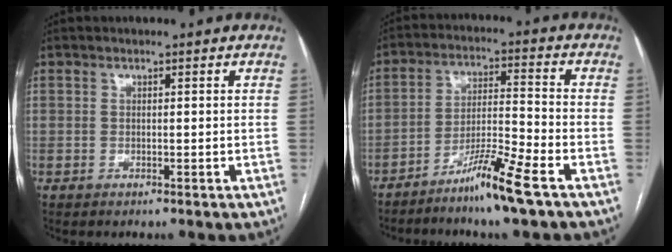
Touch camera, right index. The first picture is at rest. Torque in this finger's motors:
{"motor_torque": [1.13, -1.01, 0.16, 0.04]}